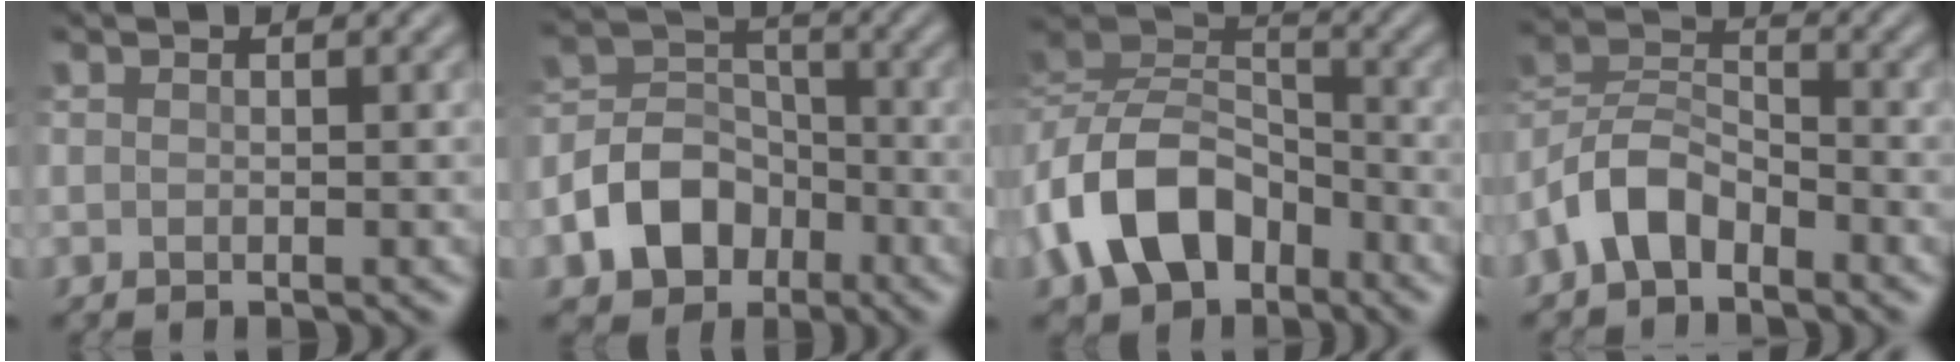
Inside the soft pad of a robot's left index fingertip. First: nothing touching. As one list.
[{"total": 6.7, "force": [-3.1, 5.0, 3.2], "torque": [-0.056, 0.001, -0.065]}, {"total": 9.7, "force": [-4.5, 6.5, 5.7], "torque": [-0.109, 0.008, -0.103]}, {"total": 5.2, "force": [-3.3, 2.9, 2.9], "torque": [-0.060, 0.011, -0.076]}]